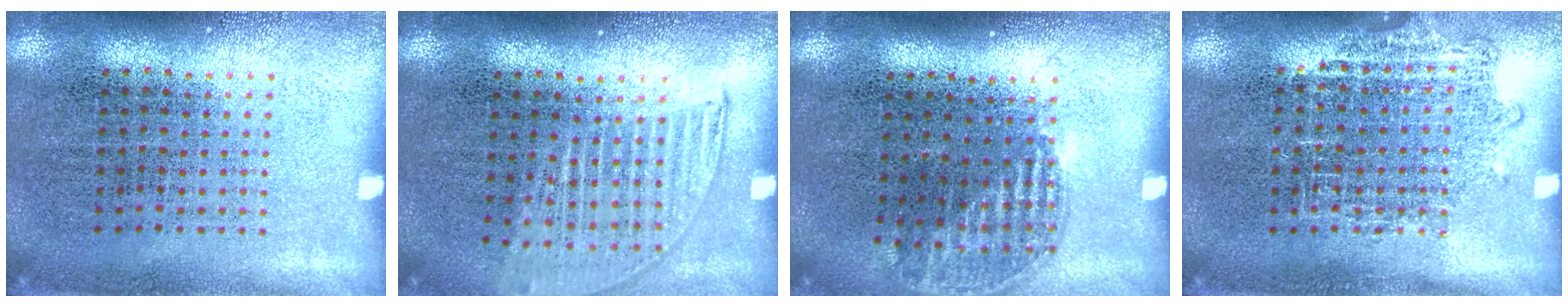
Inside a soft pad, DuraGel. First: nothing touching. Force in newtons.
{"total": 1.2, "press": 1.0, "slide": 0.6}
{"total": 1.2, "press": 1.0, "slide": 0.6}
{"total": 1.0, "press": 1.0, "slide": 0.2}